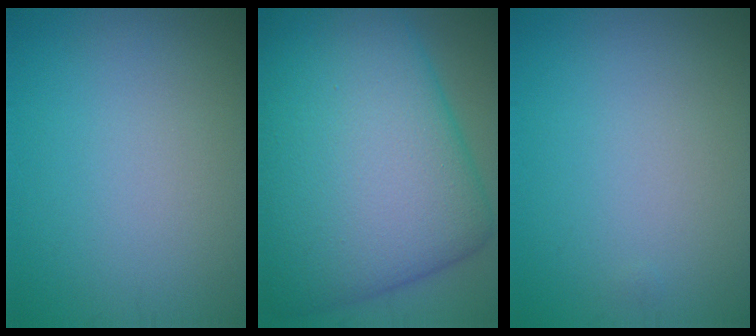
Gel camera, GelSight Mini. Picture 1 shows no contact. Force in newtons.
{"total": 17.3, "press": 17.3, "slide": 0.2}
{"total": 0.0}